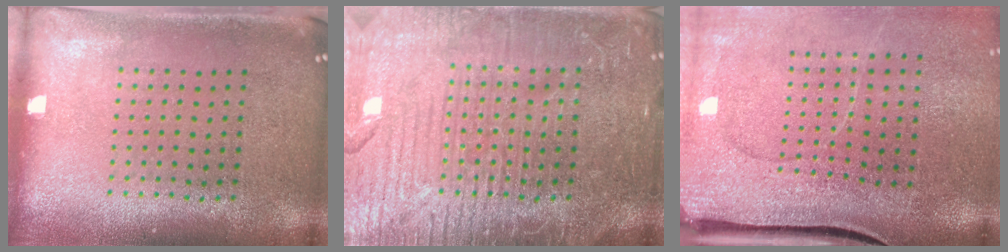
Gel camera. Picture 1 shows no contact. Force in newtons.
{"total": 7.0, "press": 7.0, "slide": 0.9}
{"total": 4.1, "press": 3.3, "slide": 2.4}